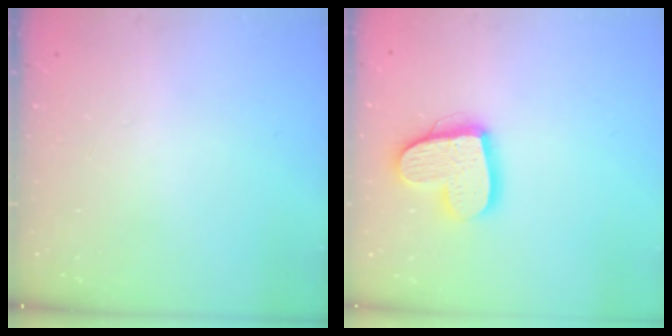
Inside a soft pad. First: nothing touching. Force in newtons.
{"total": 16.2, "press": 16.2, "slide": 1.4}